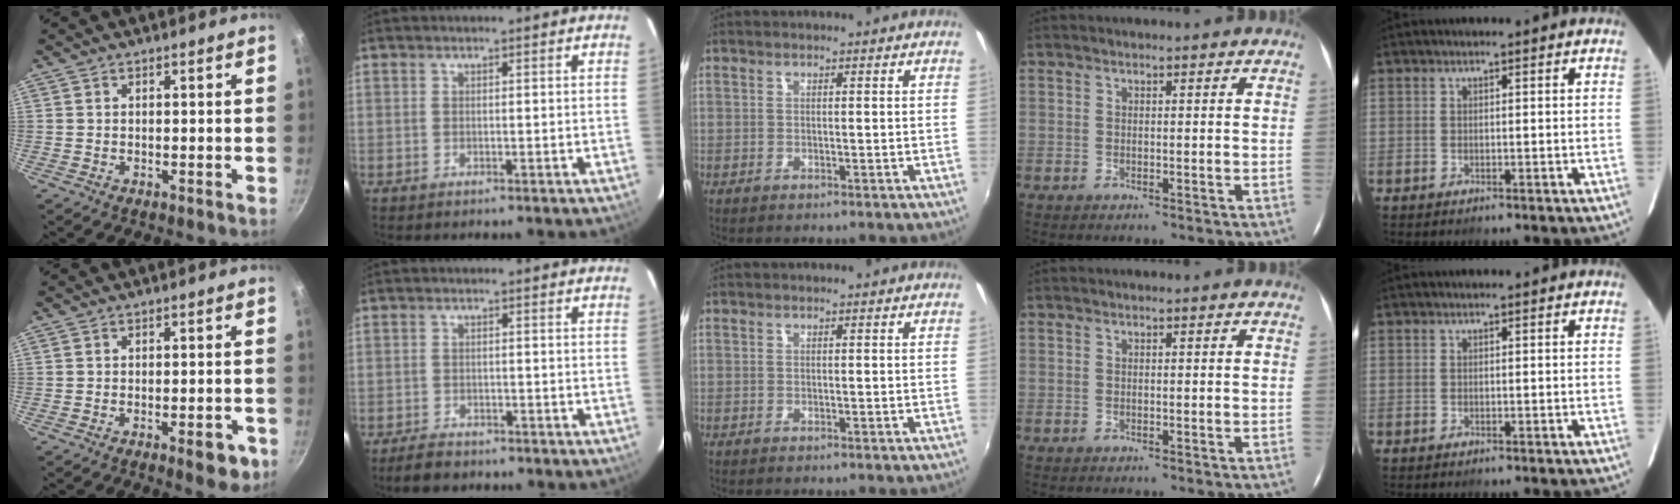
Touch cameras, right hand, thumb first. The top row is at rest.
{"thumb": {"total": 5.7, "force": [-2.6, 2.3, 4.5], "torque": [-0.040, 0.016, -0.027]}, "index": {"total": 3.9, "force": [-3.1, 1.8, 1.3], "torque": [-0.035, 0.003, -0.051]}}